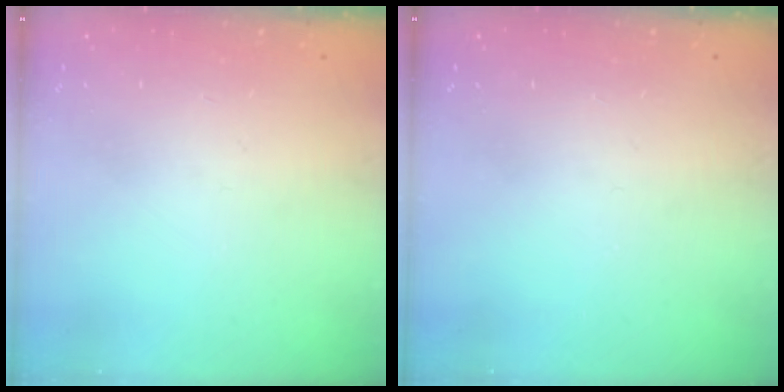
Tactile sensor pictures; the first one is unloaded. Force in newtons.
{"total": 0.0}